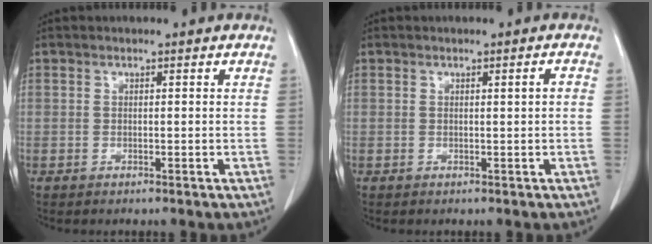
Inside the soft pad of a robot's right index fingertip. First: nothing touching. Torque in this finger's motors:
{"motor_torque": [0.26, 0.02, 0.00, 0.01]}